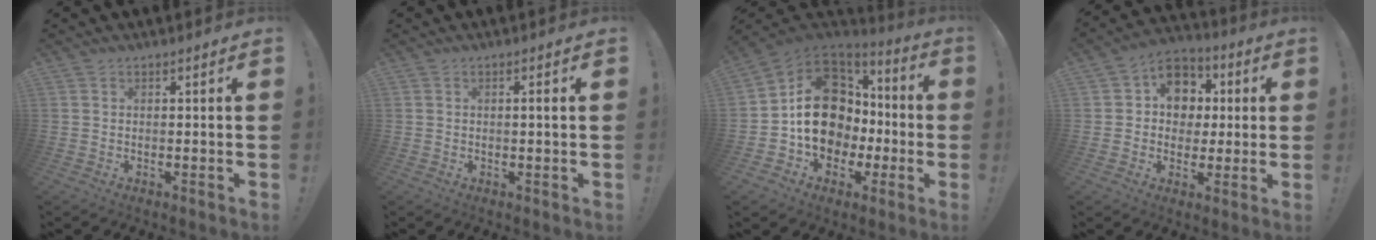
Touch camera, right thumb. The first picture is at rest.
{"total": 1.8, "force": [0.2, -0.2, 1.8], "torque": [-0.026, -0.003, 0.000]}
{"total": 18.9, "force": [-0.1, 15.8, 10.4], "torque": [-0.151, 0.015, 0.032]}
{"total": 11.8, "force": [2.0, 10.6, 4.9], "torque": [-0.066, 0.005, 0.045]}